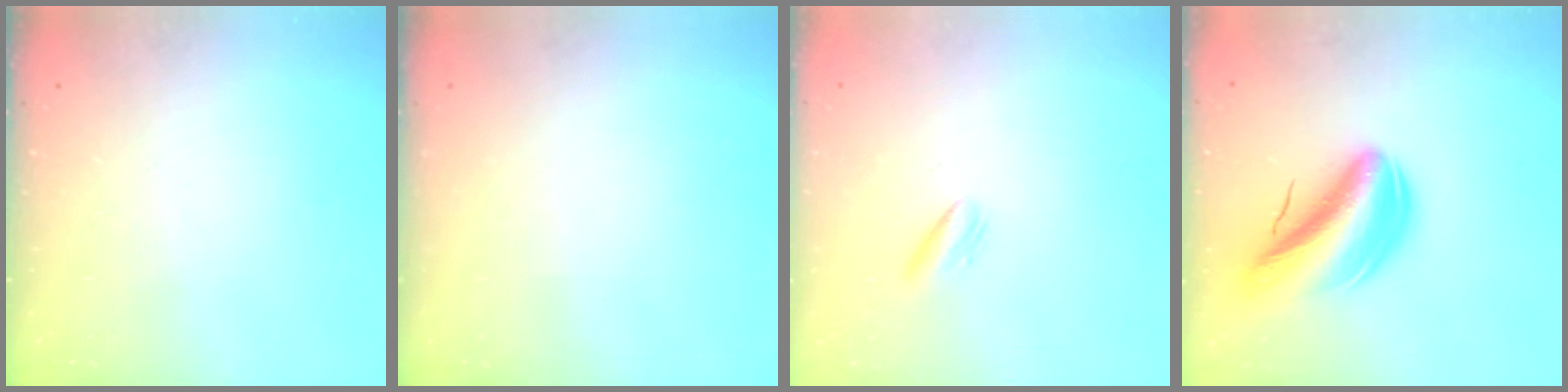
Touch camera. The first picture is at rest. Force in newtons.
{"total": 0.0}
{"total": 3.0, "press": 2.8, "slide": 1.0}
{"total": 13.3, "press": 12.7, "slide": 3.9}